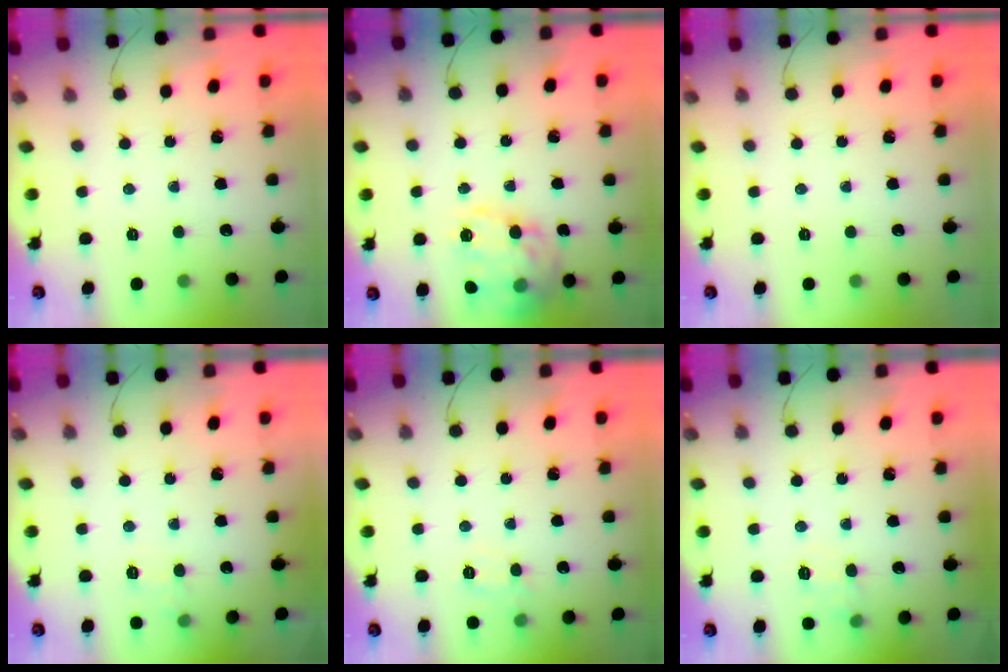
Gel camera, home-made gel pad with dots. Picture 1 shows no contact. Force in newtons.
{"total": 19.7, "press": 19.6, "slide": 2.1}
{"total": 0.0}
{"total": 3.5, "press": 3.1, "slide": 1.6}
{"total": 7.0, "press": 6.8, "slide": 1.8}
{"total": 6.7, "press": 6.5, "slide": 1.8}